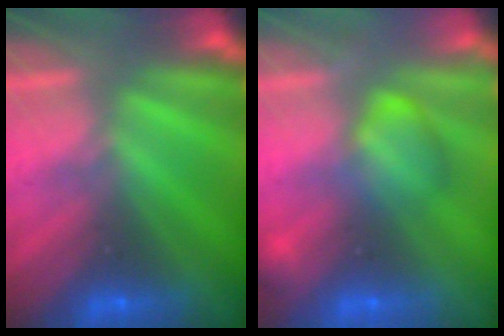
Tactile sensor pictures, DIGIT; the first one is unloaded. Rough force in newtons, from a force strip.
{"total": 2.4}